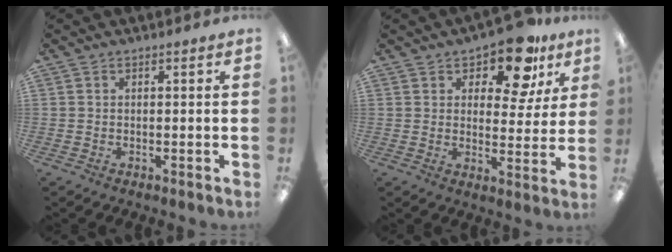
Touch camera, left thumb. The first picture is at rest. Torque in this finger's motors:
{"motor_torque": [-0.01, 0.13, -0.25, -0.13, 0.04]}